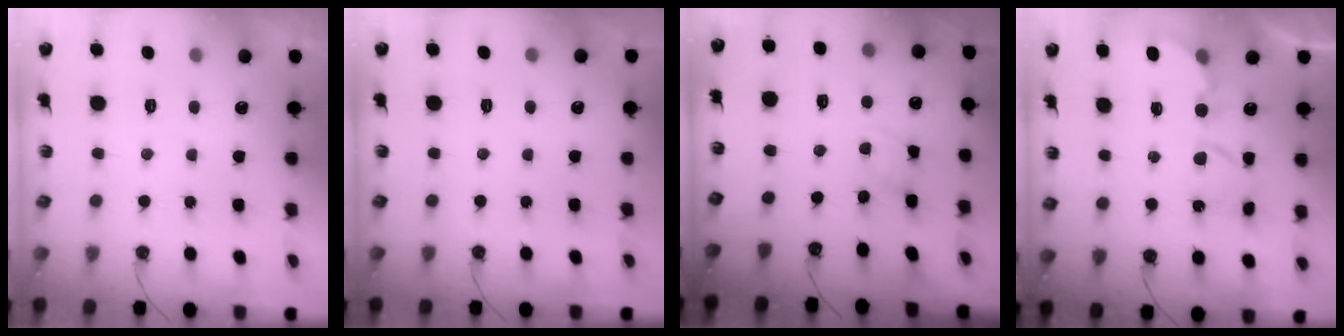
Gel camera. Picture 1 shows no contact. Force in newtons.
{"total": 0.0}
{"total": 2.1, "press": 2.1, "slide": 0.4}
{"total": 6.5, "press": 6.5, "slide": 0.2}